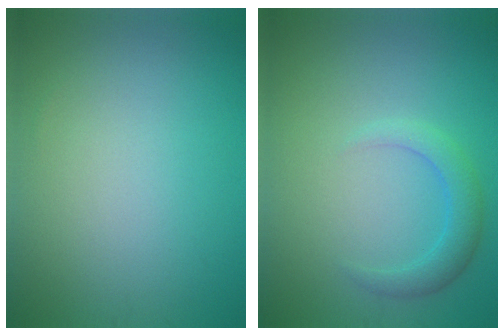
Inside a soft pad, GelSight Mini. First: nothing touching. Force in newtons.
{"total": 2.5, "press": 2.5, "slide": 0.1}